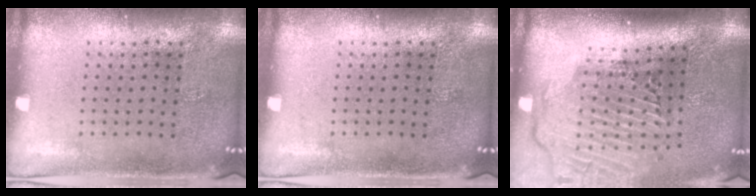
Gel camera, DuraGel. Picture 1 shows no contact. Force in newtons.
{"total": 0.0}
{"total": 2.8, "press": 2.2, "slide": 1.8}